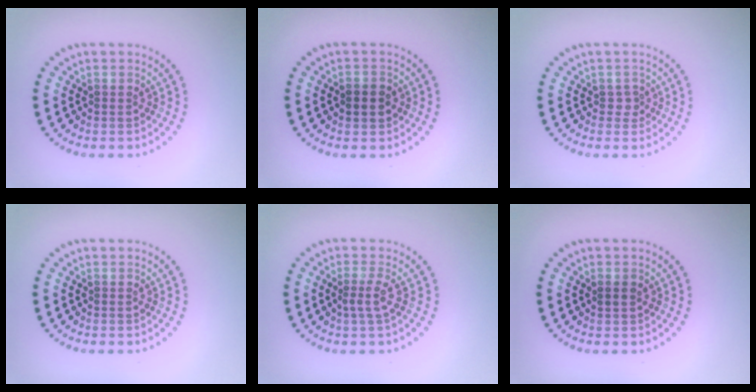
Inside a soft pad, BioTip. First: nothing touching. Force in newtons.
{"total": 1.9, "press": 1.9, "slide": 0.0}
{"total": 0.9, "press": 0.6, "slide": 0.8}
{"total": 0.0}
{"total": 1.7, "press": 1.1, "slide": 1.3}
{"total": 0.9, "press": 0.8, "slide": 0.3}